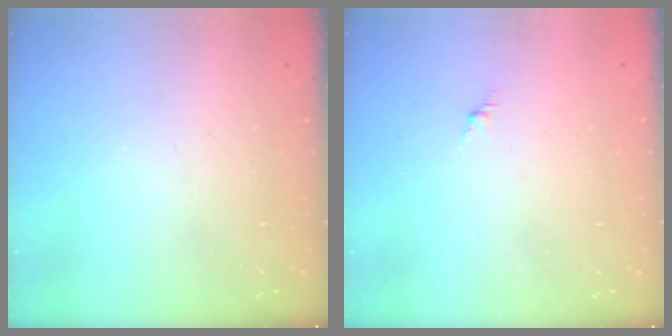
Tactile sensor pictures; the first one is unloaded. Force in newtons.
{"total": 0.0}